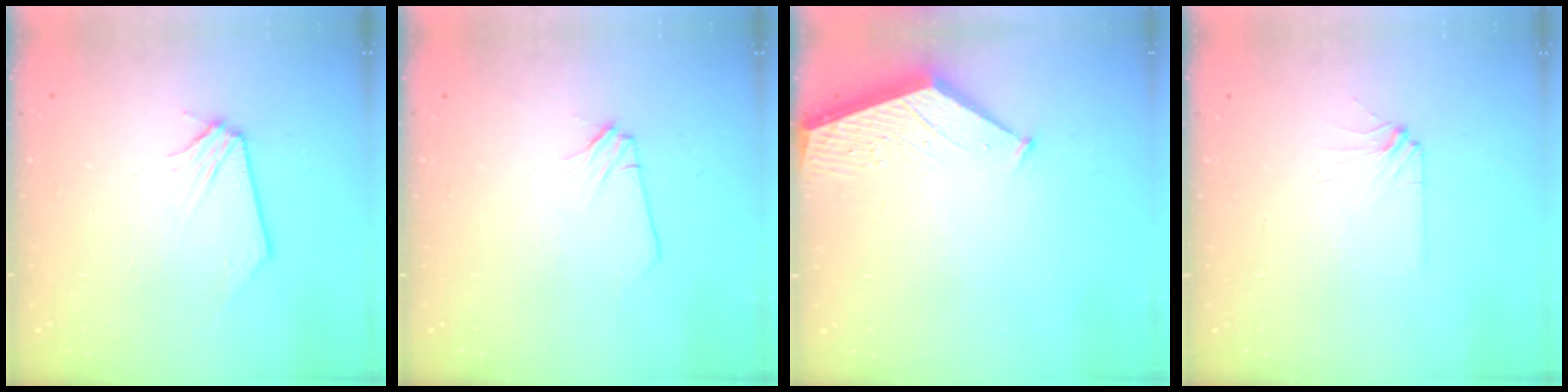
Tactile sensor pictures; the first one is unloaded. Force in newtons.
{"total": 1.1, "press": 1.1, "slide": 0.1}
{"total": 1.8, "press": 1.8, "slide": 0.2}
{"total": 2.9, "press": 2.8, "slide": 0.5}